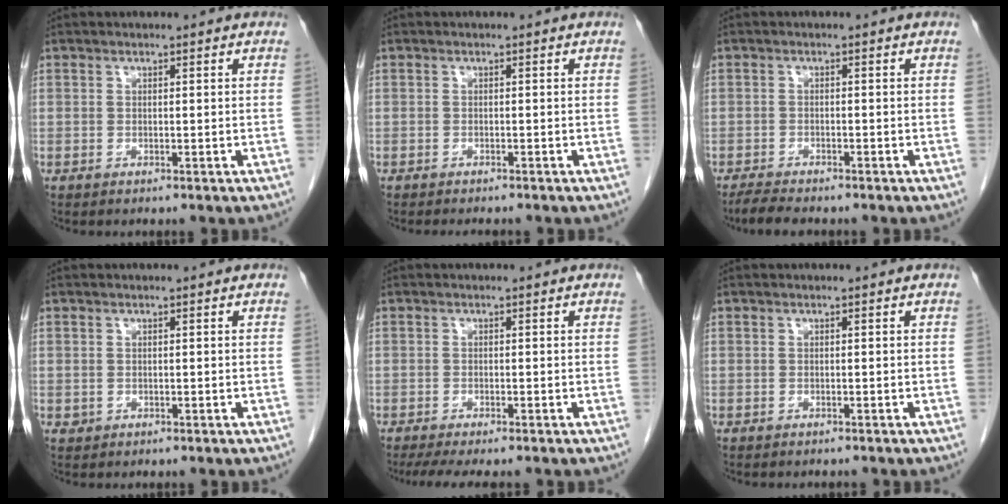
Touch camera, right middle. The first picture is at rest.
{"total": 3.0, "force": [-2.7, 0.6, 1.2], "torque": [-0.014, -0.005, -0.031]}
{"total": 3.5, "force": [-3.1, 0.6, 1.6], "torque": [-0.033, -0.010, -0.051]}
{"total": 0.5, "force": [0.0, 0.5, 0.1], "torque": [-0.001, 0.002, 0.000]}
{"total": 5.9, "force": [-4.8, 0.8, 3.3], "torque": [-0.045, -0.013, -0.075]}
{"total": 1.8, "force": [-1.7, 0.4, 0.5], "torque": [-0.012, -0.003, -0.021]}